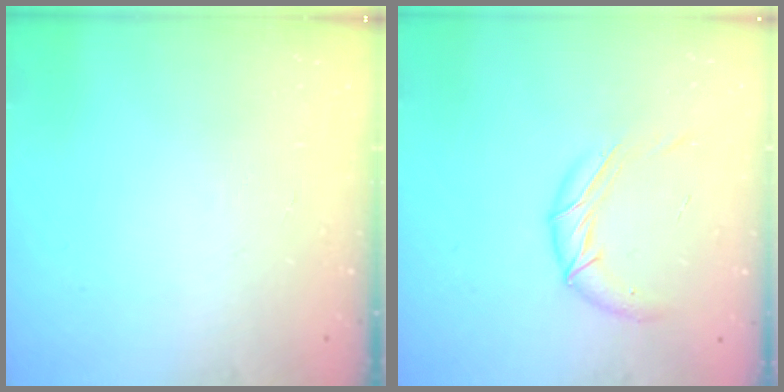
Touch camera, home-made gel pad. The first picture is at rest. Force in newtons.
{"total": 9.5, "press": 9.4, "slide": 1.1}